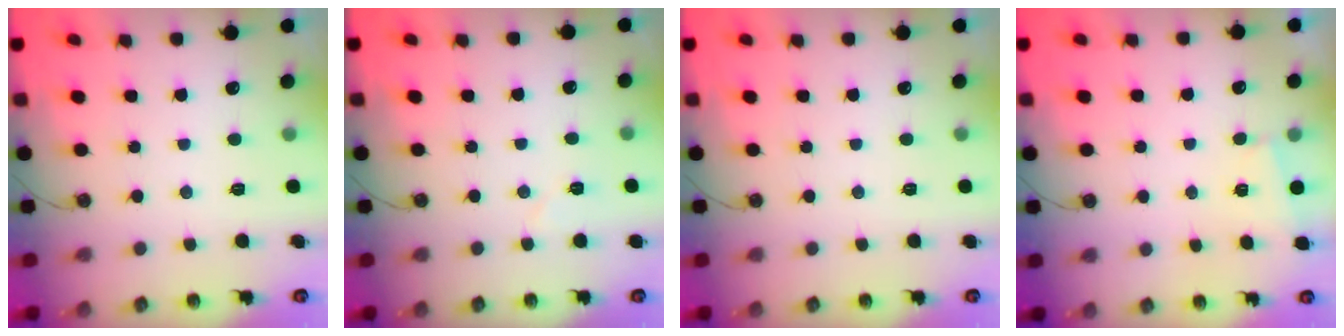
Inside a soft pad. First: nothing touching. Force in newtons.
{"total": 4.3, "press": 3.9, "slide": 1.7}
{"total": 0.0}
{"total": 1.1, "press": 1.0, "slide": 0.3}